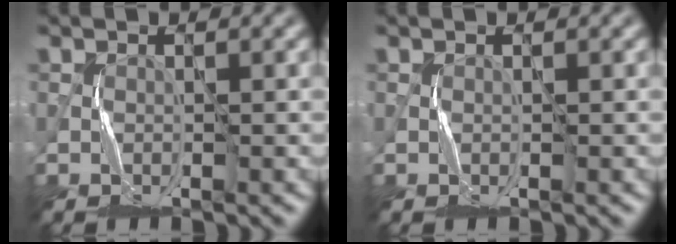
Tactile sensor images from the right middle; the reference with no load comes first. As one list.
[{"total": 0.0}]